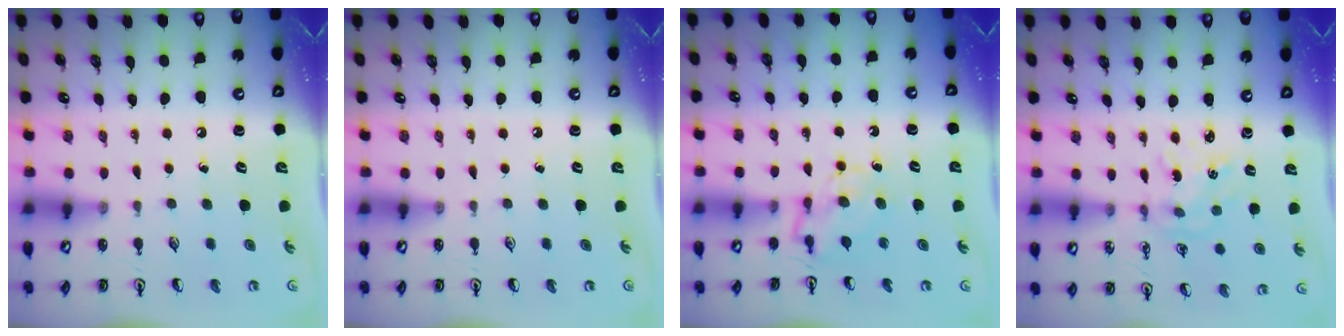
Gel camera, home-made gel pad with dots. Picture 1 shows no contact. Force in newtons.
{"total": 0.0}
{"total": 6.4, "press": 6.4, "slide": 0.7}
{"total": 1.7, "press": 1.7, "slide": 0.1}